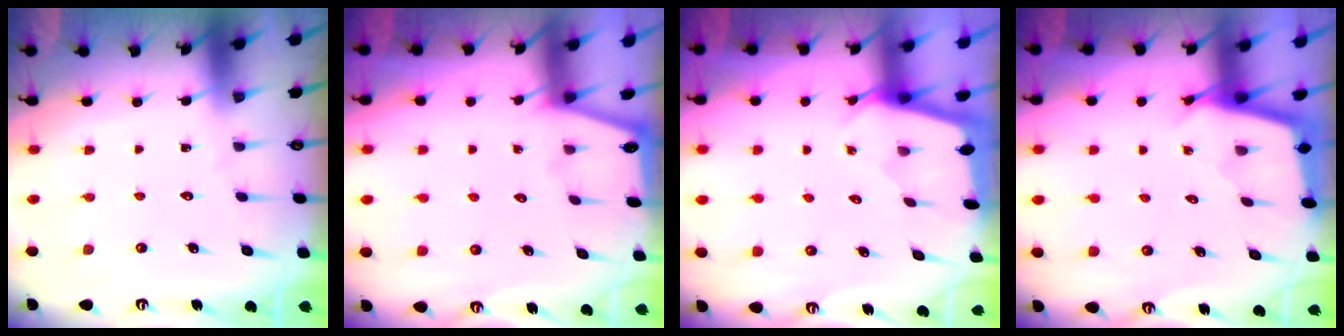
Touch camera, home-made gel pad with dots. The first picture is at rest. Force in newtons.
{"total": 0.0}
{"total": 1.7, "press": 1.7, "slide": 0.1}
{"total": 2.4, "press": 2.4, "slide": 0.2}